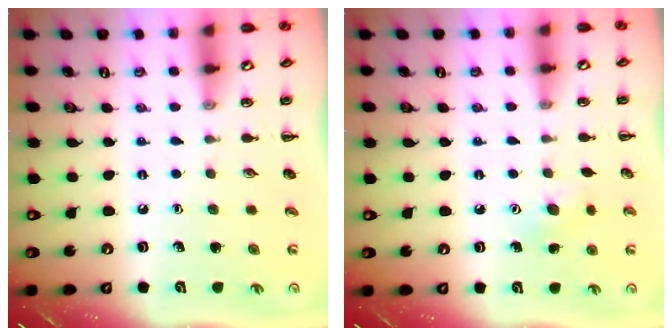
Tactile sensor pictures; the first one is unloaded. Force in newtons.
{"total": 6.4, "press": 6.2, "slide": 1.4}